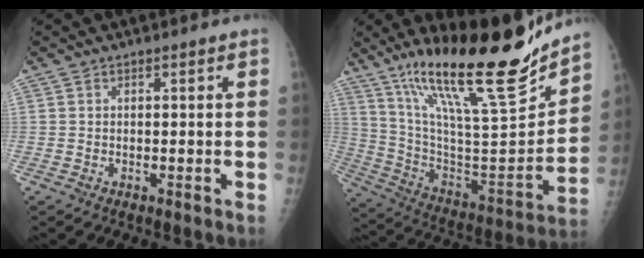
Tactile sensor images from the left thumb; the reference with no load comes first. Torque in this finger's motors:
{"motor_torque": [0.73, 0.48, 1.57, -1.19, 0.28]}